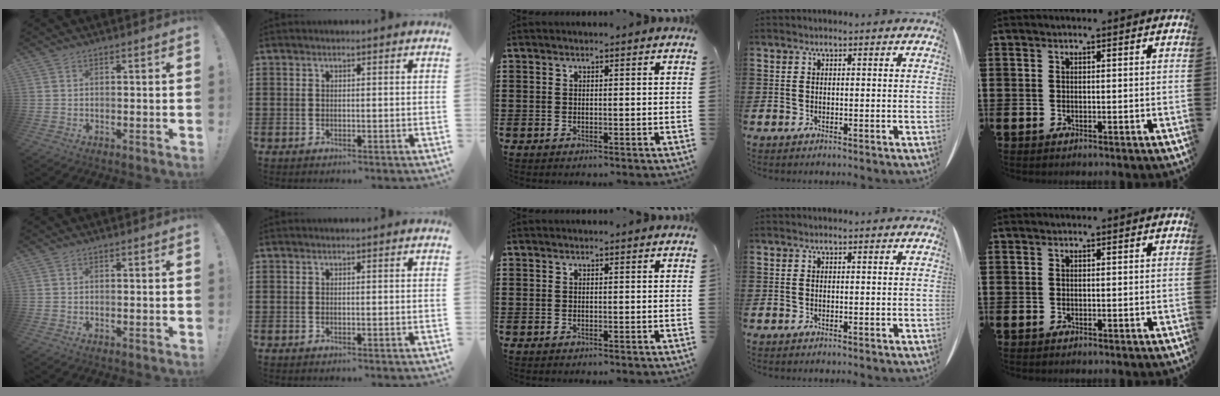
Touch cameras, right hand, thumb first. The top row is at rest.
{}